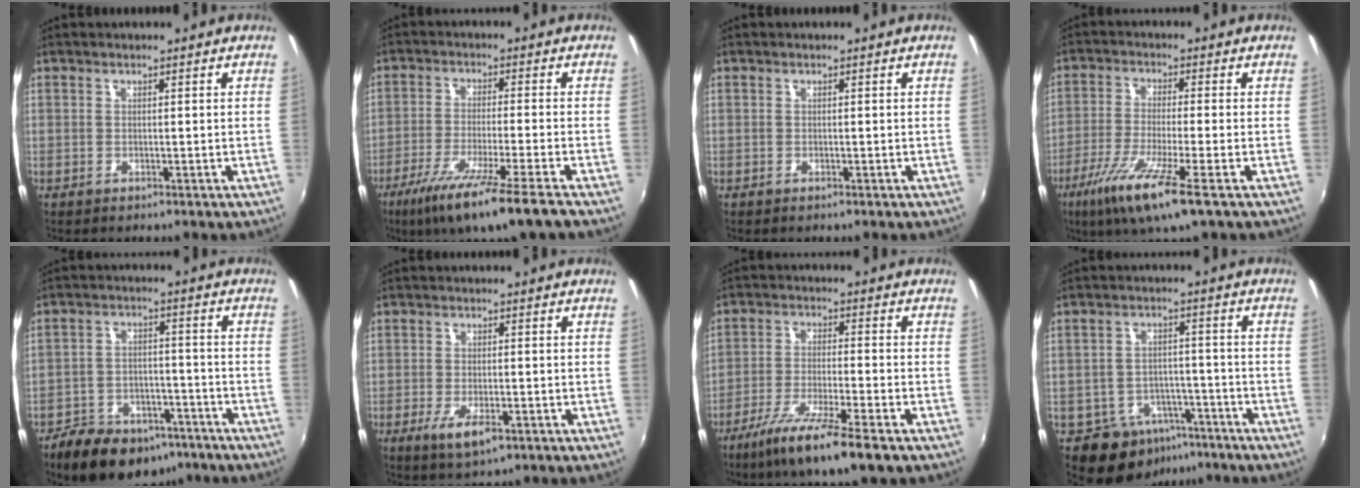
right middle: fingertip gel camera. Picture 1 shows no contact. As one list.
[{"total": 12.6, "force": [-8.6, -0.4, 9.2], "torque": [-0.188, -0.043, -0.149]}, {"total": 0.0}, {"total": 11.3, "force": [-6.1, 0.6, 9.5], "torque": [-0.205, -0.030, -0.114]}, {"total": 14.8, "force": [-10.5, 8.1, 6.7], "torque": [-0.150, 0.005, -0.147]}, {"total": 5.6, "force": [-2.7, 1.8, 4.6], "torque": [-0.098, -0.015, -0.045]}, {"total": 12.6, "force": [-8.2, 1.1, 9.5], "torque": [-0.196, -0.035, -0.147]}, {"total": 9.6, "force": [-6.2, 6.7, 3.1], "torque": [-0.067, 0.016, -0.073]}]